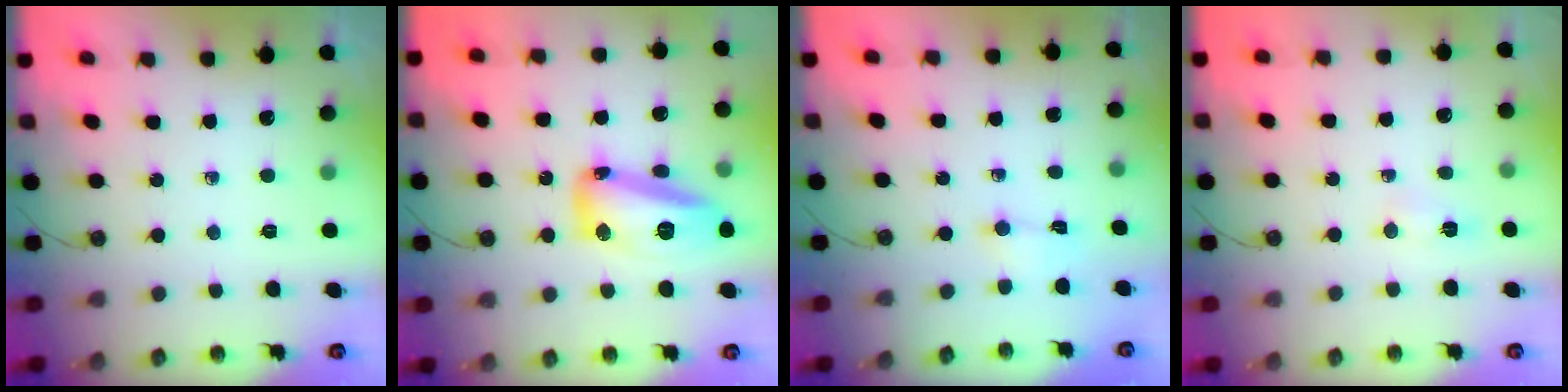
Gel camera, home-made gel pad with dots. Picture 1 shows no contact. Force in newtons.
{"total": 15.9, "press": 15.8, "slide": 1.4}
{"total": 1.5, "press": 1.3, "slide": 0.8}
{"total": 2.8, "press": 2.8, "slide": 0.2}